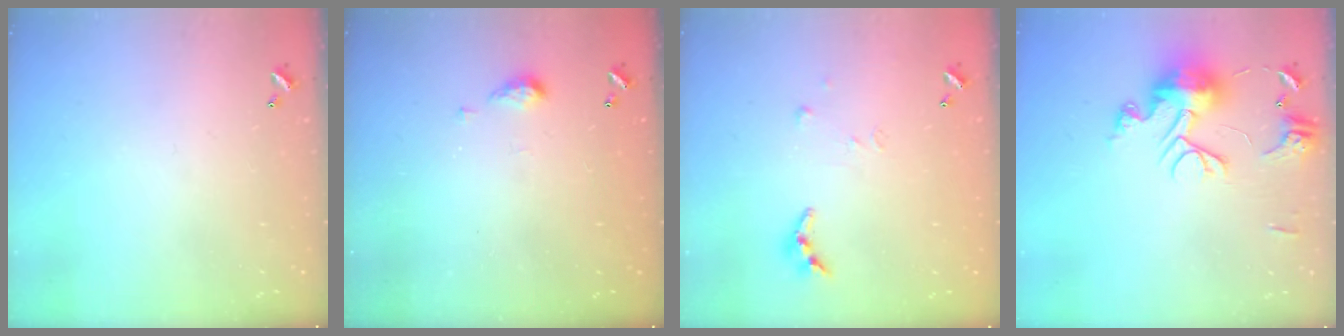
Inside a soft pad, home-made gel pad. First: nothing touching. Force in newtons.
{"total": 3.1, "press": 3.1, "slide": 0.6}
{"total": 5.7, "press": 5.7, "slide": 0.4}
{"total": 13.5, "press": 13.5, "slide": 1.0}